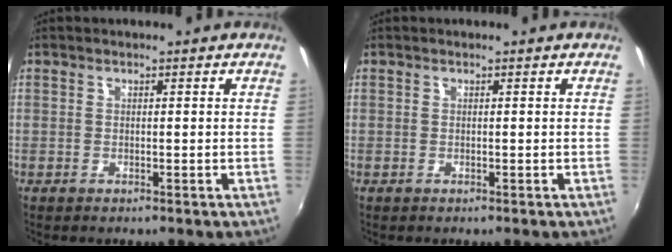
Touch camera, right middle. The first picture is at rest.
{"total": 0.0}